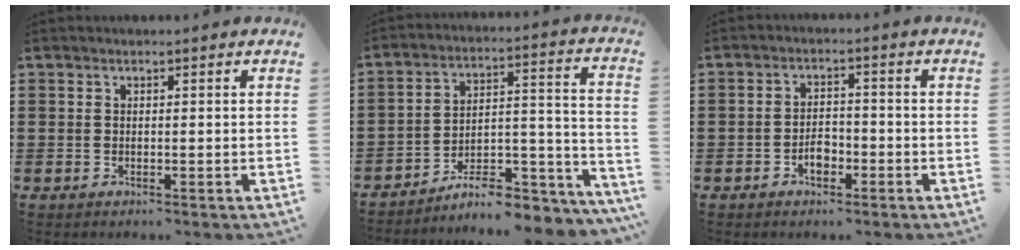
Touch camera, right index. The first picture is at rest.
{"total": 7.5, "force": [-6.4, 1.9, 3.4], "torque": [-0.045, 0.010, -0.120]}
{"total": 3.2, "force": [-1.6, 2.0, 2.0], "torque": [-0.030, 0.001, -0.033]}